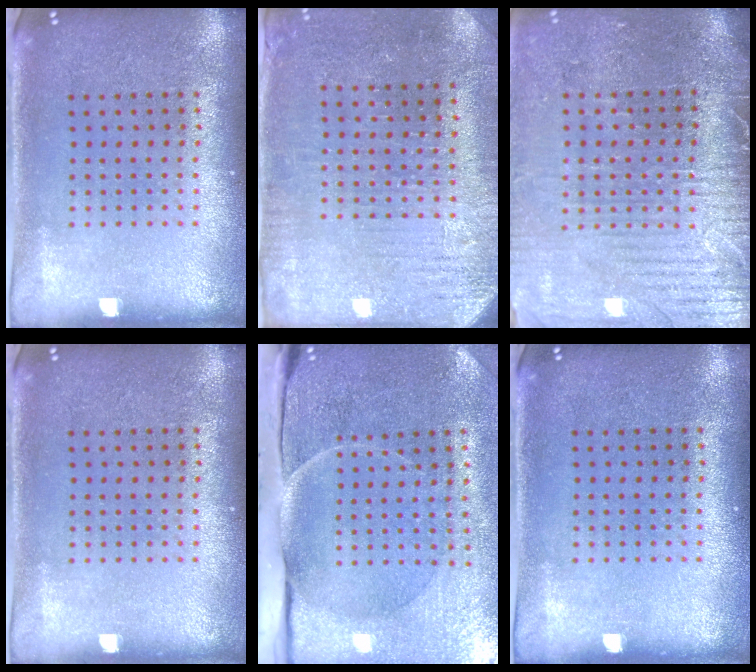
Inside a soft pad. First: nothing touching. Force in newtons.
{"total": 3.0, "press": 2.8, "slide": 0.8}
{"total": 3.6, "press": 3.4, "slide": 1.4}
{"total": 0.0}
{"total": 4.9, "press": 3.9, "slide": 2.9}
{"total": 0.0}